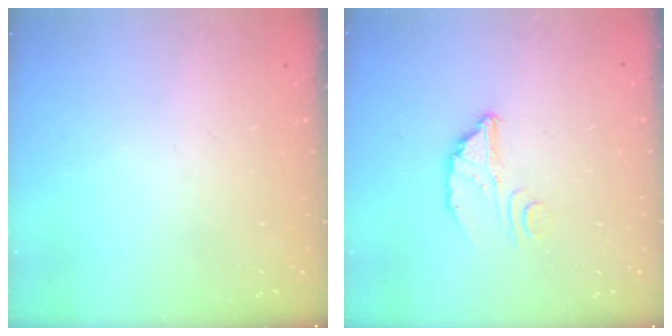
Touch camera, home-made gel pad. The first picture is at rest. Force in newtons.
{"total": 3.1, "press": 3.1, "slide": 0.2}